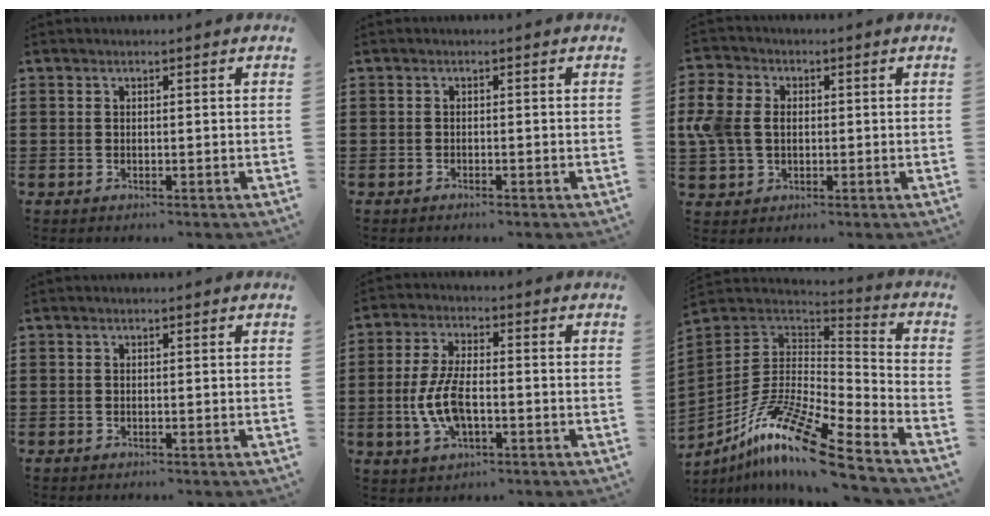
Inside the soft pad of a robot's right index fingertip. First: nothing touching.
{"total": 0.5, "force": [-0.5, 0.1, 0.1], "torque": [-0.003, 0.000, -0.010]}
{"total": 6.1, "force": [0.3, 5.0, 3.6], "torque": [-0.116, 0.003, -0.005]}
{"total": 0.0}
{"total": 8.7, "force": [-1.8, 4.2, 7.4], "torque": [-0.169, -0.001, -0.037]}
{"total": 14.3, "force": [-9.6, 2.2, 10.3], "torque": [-0.205, 0.013, -0.186]}